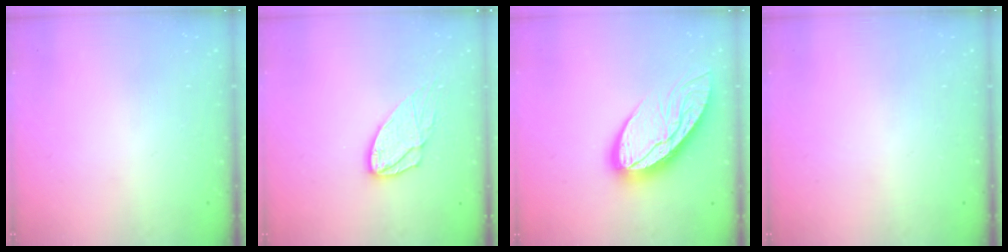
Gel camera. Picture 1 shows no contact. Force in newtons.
{"total": 10.6, "press": 10.6, "slide": 0.9}
{"total": 15.7, "press": 15.6, "slide": 1.9}
{"total": 0.0}